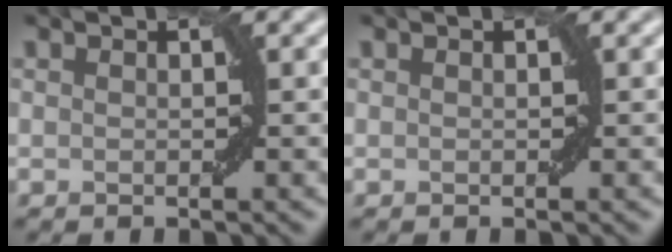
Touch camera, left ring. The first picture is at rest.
{"total": 0.0}